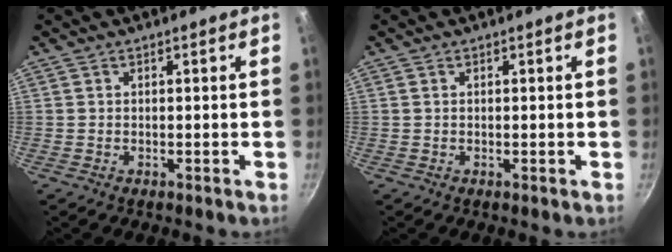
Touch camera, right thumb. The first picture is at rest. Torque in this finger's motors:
{"motor_torque": [-0.26, -0.13, 0.03, 0.22, -0.03]}